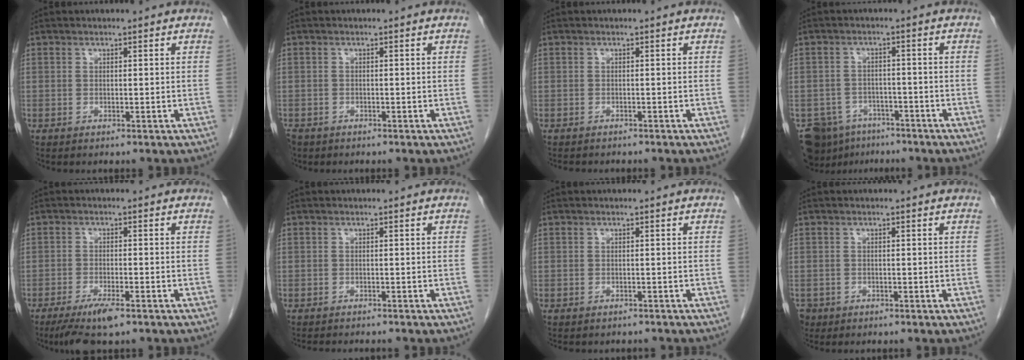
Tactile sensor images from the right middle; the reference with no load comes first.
{"total": 3.6, "force": [-2.6, 2.3, 0.9], "torque": [-0.020, -0.003, -0.046]}
{"total": 3.9, "force": [-3.4, 1.2, 1.5], "torque": [-0.021, -0.005, -0.041]}
{"total": 9.1, "force": [-6.5, 6.0, 1.9], "torque": [-0.041, 0.007, -0.090]}
{"total": 5.5, "force": [-3.8, 0.7, 3.9], "torque": [-0.074, -0.013, -0.065]}
{"total": 4.2, "force": [-3.8, 0.7, 1.5], "torque": [-0.018, -0.007, -0.052]}
{"total": 3.8, "force": [-3.3, 1.4, 0.9], "torque": [-0.011, 0.000, -0.039]}
{"total": 2.6, "force": [-1.8, 1.9, 0.2], "torque": [-0.004, 0.002, -0.031]}